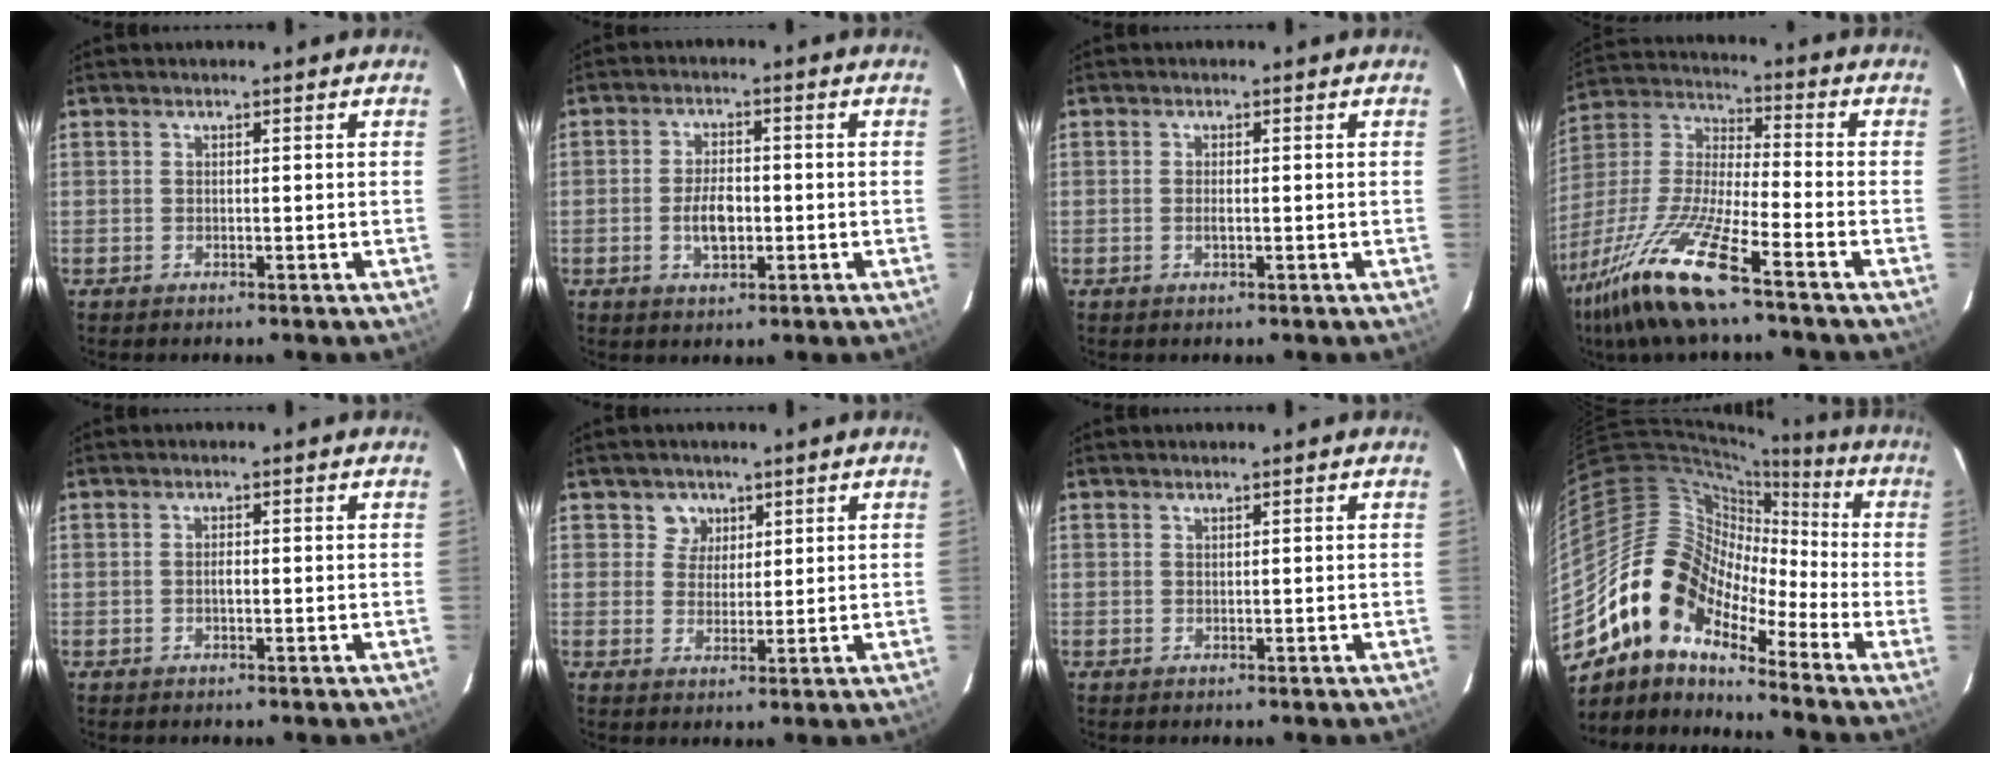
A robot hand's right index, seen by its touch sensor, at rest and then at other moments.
{"total": 5.6, "force": [-1.2, 3.0, 4.5], "torque": [-0.089, 0.003, -0.018]}
{"total": 1.3, "force": [-0.2, 0.5, 1.2], "torque": [-0.023, 0.001, -0.005]}
{"total": 18.1, "force": [-12.4, 2.0, 13.1], "torque": [-0.283, -0.024, -0.244]}
{"total": 1.8, "force": [-0.4, 0.6, 1.7], "torque": [-0.032, 0.004, -0.010]}
{"total": 3.8, "force": [1.9, 3.2, 0.1], "torque": [0.013, 0.011, 0.031]}
{"total": 0.0}
{"total": 14.2, "force": [-9.7, 7.7, 7.0], "torque": [-0.119, 0.017, -0.206]}